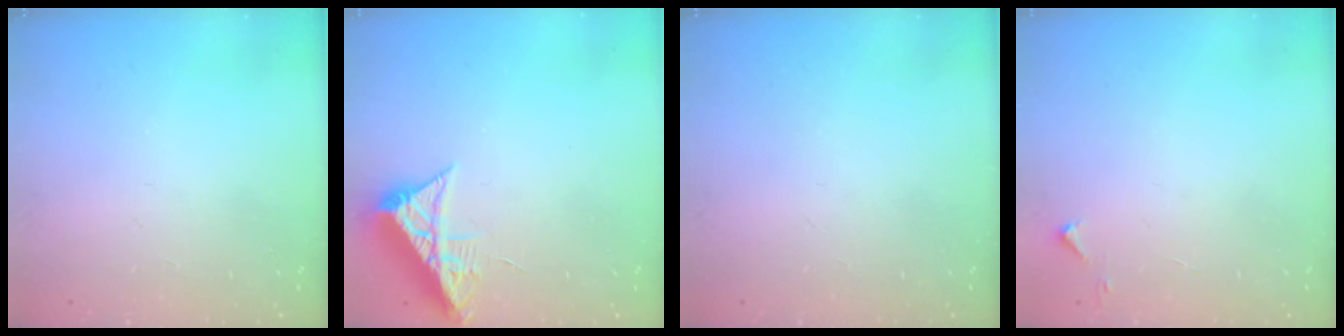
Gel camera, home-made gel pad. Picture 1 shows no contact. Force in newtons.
{"total": 7.3, "press": 7.3, "slide": 0.2}
{"total": 0.0}
{"total": 2.8, "press": 2.8, "slide": 0.4}